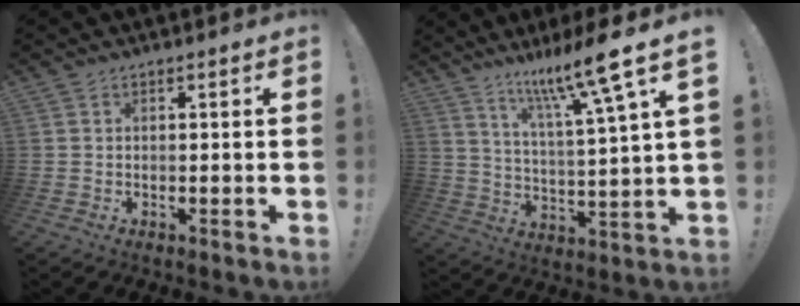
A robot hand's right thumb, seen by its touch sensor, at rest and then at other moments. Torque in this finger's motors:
{"motor_torque": [-0.17, 0.24, 0.29, 0.37, 0.06]}